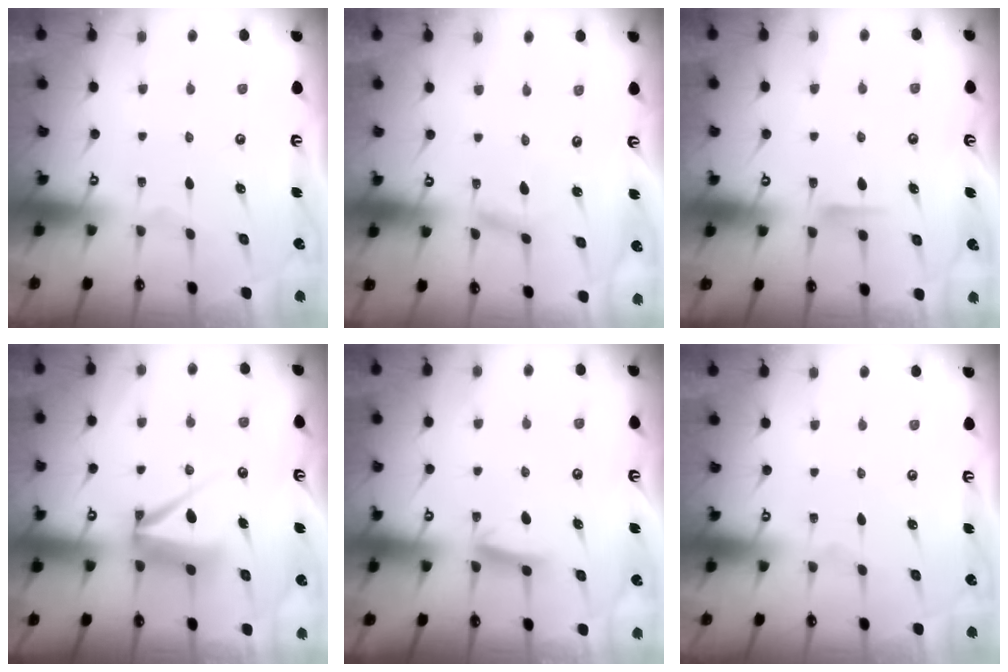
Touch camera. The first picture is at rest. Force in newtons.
{"total": 2.7, "press": 2.7, "slide": 0.1}
{"total": 4.9, "press": 4.8, "slide": 0.6}
{"total": 9.3, "press": 9.3, "slide": 1.0}
{"total": 5.5, "press": 5.5, "slide": 0.7}
{"total": 0.0}